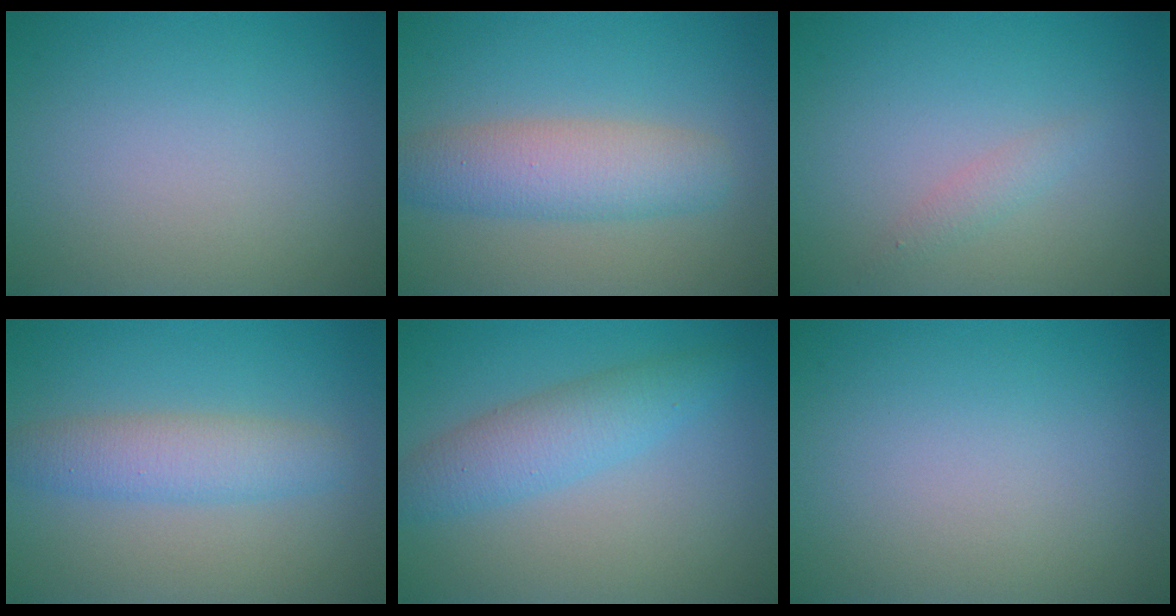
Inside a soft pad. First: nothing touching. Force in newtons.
{"total": 4.8, "press": 4.8, "slide": 0.2}
{"total": 1.1, "press": 1.1, "slide": 0.1}
{"total": 3.6, "press": 3.6, "slide": 0.1}
{"total": 3.9, "press": 3.9, "slide": 0.1}
{"total": 0.0}